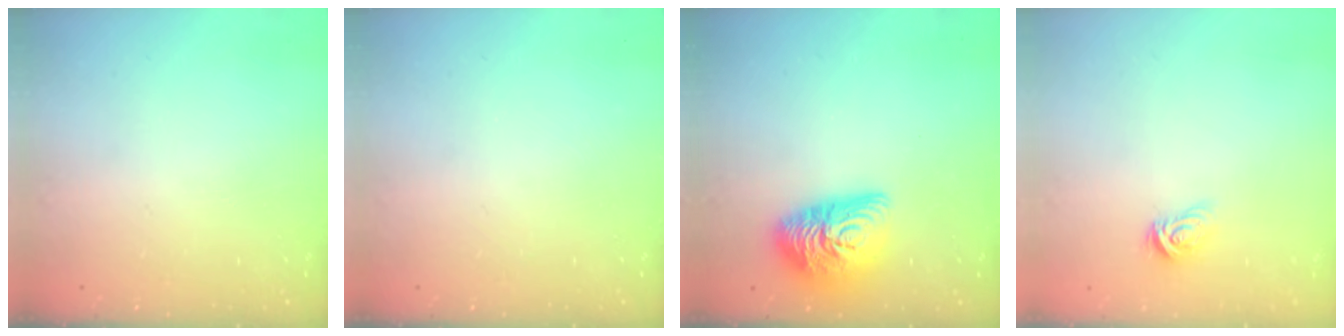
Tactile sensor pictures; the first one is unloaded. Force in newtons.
{"total": 0.0}
{"total": 13.2, "press": 13.2, "slide": 1.0}
{"total": 3.7, "press": 3.7, "slide": 0.4}